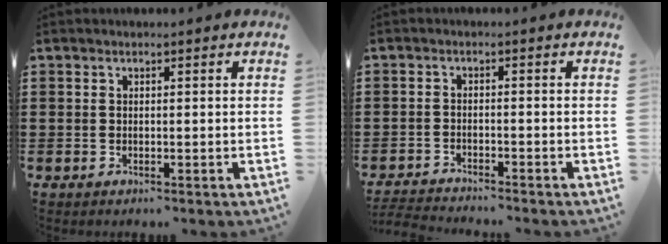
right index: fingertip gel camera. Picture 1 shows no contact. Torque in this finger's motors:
{"motor_torque": [-1.84, 0.29, -1.06, -0.21]}